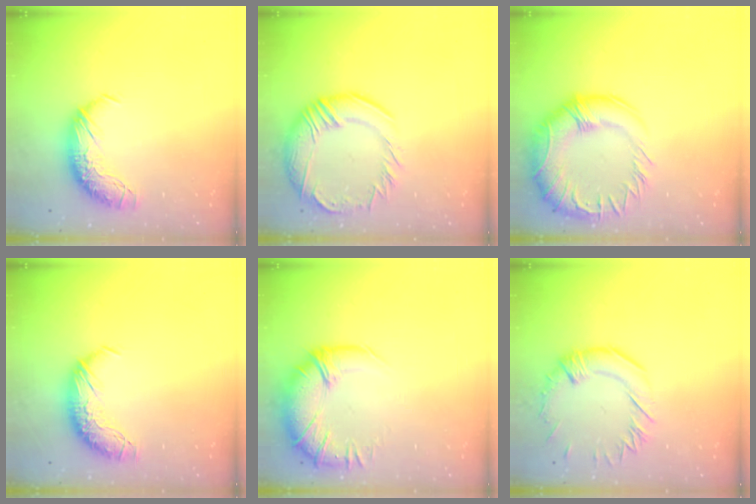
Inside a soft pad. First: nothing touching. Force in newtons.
{"total": 6.0, "press": 5.0, "slide": 3.4}
{"total": 10.3, "press": 9.2, "slide": 4.7}
{"total": 0.0}
{"total": 2.9, "press": 0.7, "slide": 2.8}
{"total": 1.0, "press": 0.6, "slide": 0.8}